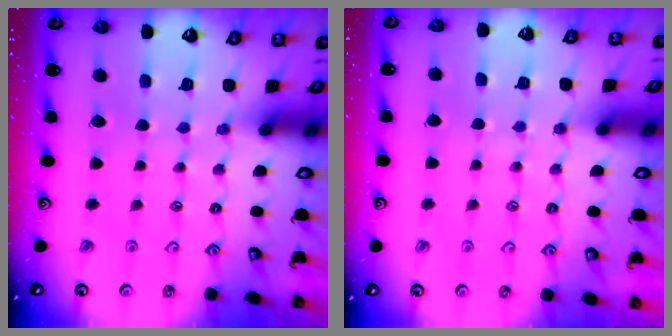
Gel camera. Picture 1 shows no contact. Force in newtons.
{"total": 4.3, "press": 4.3, "slide": 0.6}